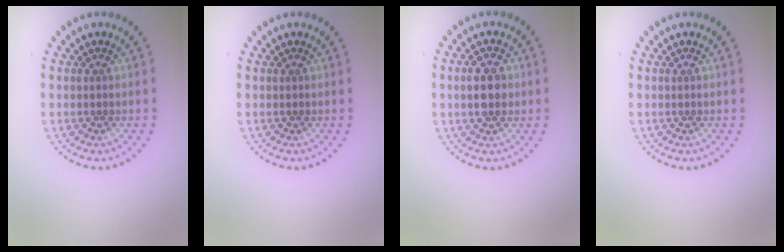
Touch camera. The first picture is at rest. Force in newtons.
{"total": 0.0}
{"total": 2.6, "press": 2.6, "slide": 0.2}
{"total": 0.0}